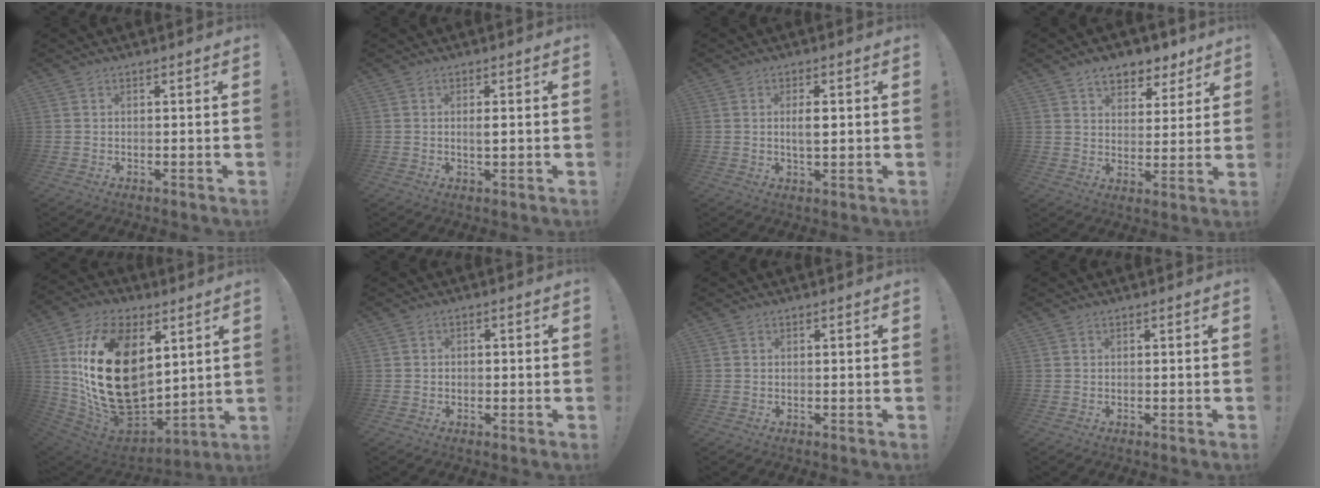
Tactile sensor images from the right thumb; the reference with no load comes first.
{"total": 1.8, "force": [0.0, 0.7, 1.7], "torque": [-0.021, -0.003, -0.003]}
{"total": 4.4, "force": [0.3, 1.9, 3.9], "torque": [-0.072, -0.001, 0.000]}
{"total": 8.7, "force": [6.1, 5.2, 3.4], "torque": [-0.043, -0.039, 0.112]}
{"total": 30.7, "force": [6.0, 20.3, 22.3], "torque": [-0.444, -0.039, 0.128]}
{"total": 1.8, "force": [-1.0, 1.3, 0.7], "torque": [-0.013, 0.009, -0.018]}
{"total": 0.0}
{"total": 0.0}